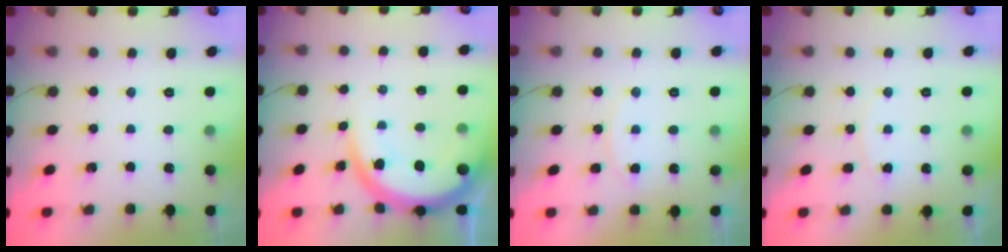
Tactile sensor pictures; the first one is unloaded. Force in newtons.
{"total": 11.0, "press": 11.0, "slide": 1.1}
{"total": 5.8, "press": 5.8, "slide": 0.6}
{"total": 4.3, "press": 4.2, "slide": 0.6}